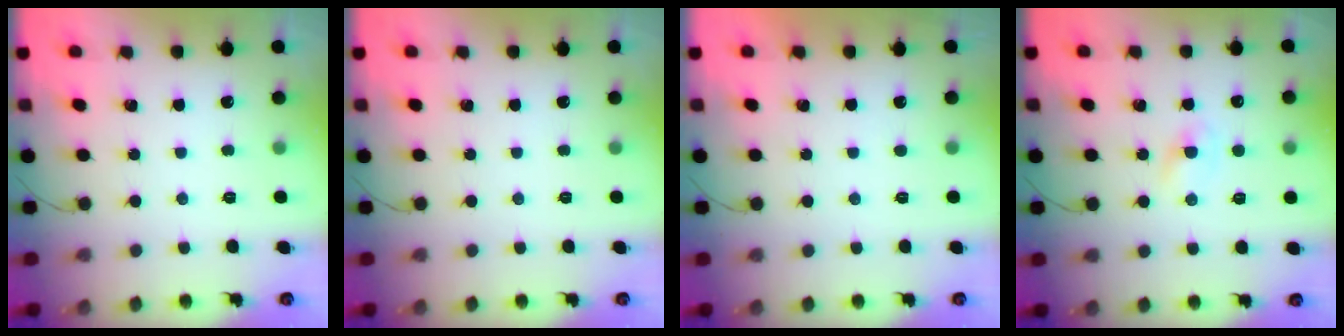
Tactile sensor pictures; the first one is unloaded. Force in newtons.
{"total": 0.0}
{"total": 1.0, "press": 0.9, "slide": 0.2}
{"total": 1.8, "press": 1.5, "slide": 0.9}